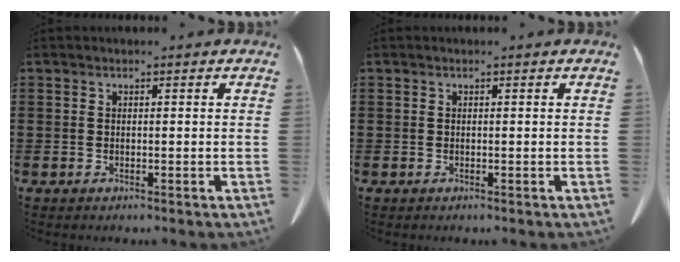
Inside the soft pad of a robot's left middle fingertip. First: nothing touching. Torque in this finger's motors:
{"motor_torque": [-0.02, 0.02, 0.00, 0.00]}